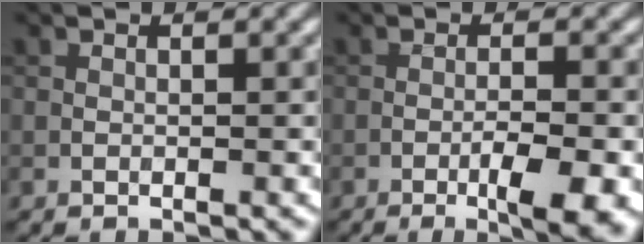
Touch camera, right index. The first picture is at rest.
{"total": 5.0, "force": [-2.3, 0.8, 4.4], "torque": [-0.070, 0.003, -0.035]}